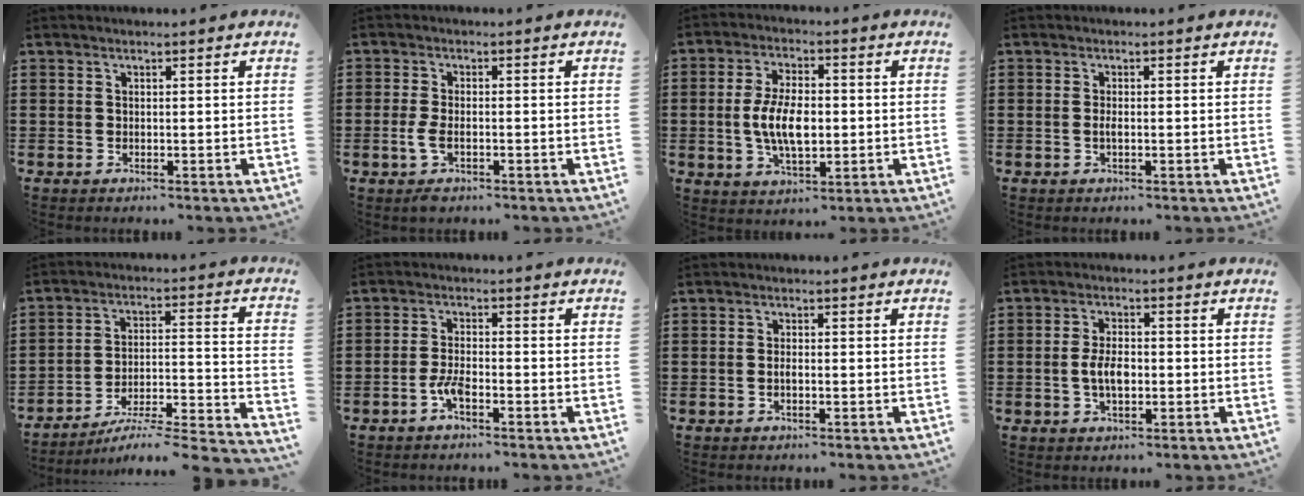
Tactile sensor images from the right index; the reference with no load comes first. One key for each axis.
{"total": 3.0, "fx": -1.0, "fy": 1.1, "fz": 2.6, "tx": -0.064, "ty": -0.007, "tz": -0.020}
{"total": 7.8, "fx": -0.6, "fy": 3.8, "fz": 6.8, "tx": -0.149, "ty": 0.000, "tz": -0.017}
{"total": 1.1, "fx": -0.2, "fy": 0.3, "fz": 1.1, "tx": -0.020, "ty": 0.000, "tz": -0.004}
{"total": 4.4, "fx": -3.6, "fy": 0.0, "fz": 2.5, "tx": -0.047, "ty": -0.022, "tz": -0.076}
{"total": 2.9, "fx": -1.5, "fy": 0.6, "fz": 2.4, "tx": -0.059, "ty": -0.006, "tz": -0.031}
{"total": 1.2, "fx": -0.3, "fy": 0.4, "fz": 1.1, "tx": -0.022, "ty": -0.001, "tz": -0.006}
{"total": 4.6, "fx": -0.6, "fy": 2.1, "fz": 4.0, "tx": -0.090, "ty": -0.002, "tz": -0.015}